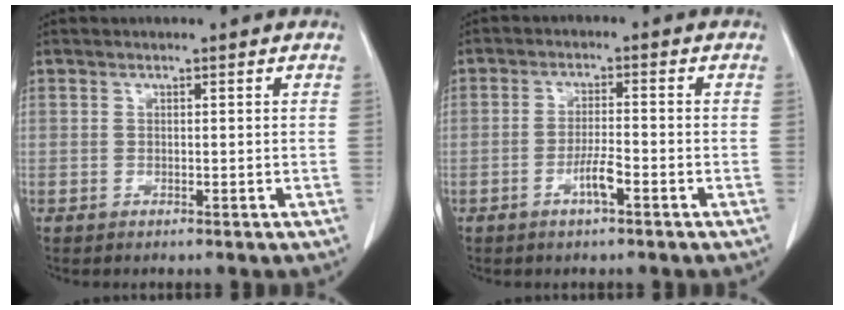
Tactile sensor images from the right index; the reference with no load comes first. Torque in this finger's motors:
{"motor_torque": [0.84, -0.34, 0.40, 0.13]}